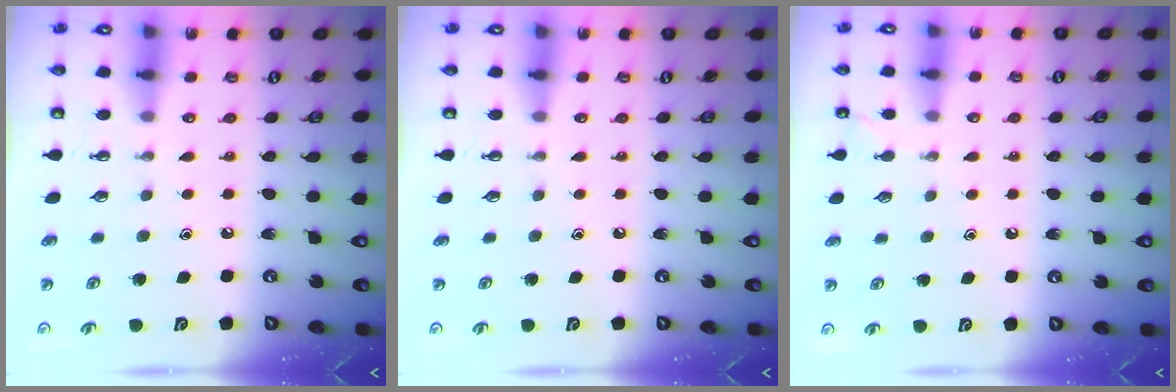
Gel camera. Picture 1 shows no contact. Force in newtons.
{"total": 0.0}
{"total": 2.9, "press": 2.9, "slide": 0.3}